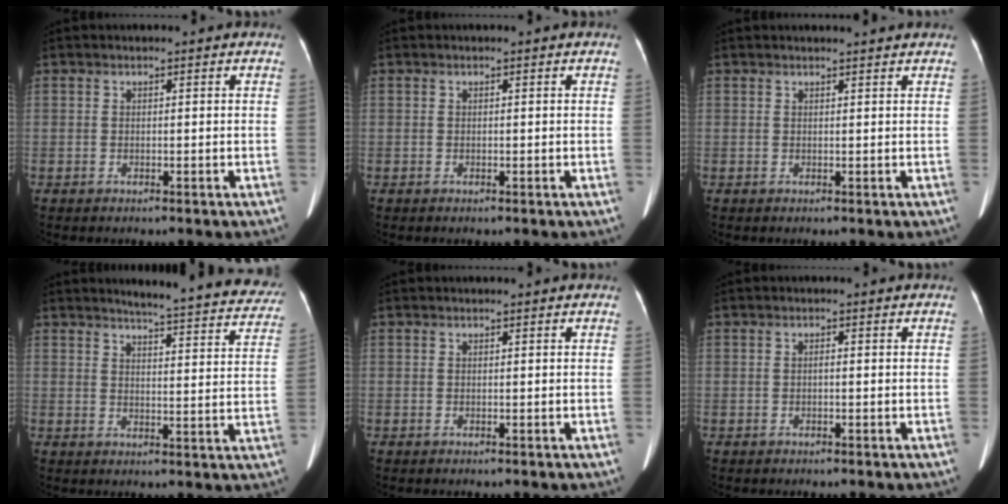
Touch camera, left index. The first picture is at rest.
{"total": 0.0}
{"total": 2.7, "force": [2.6, -0.2, 0.6], "torque": [-0.008, 0.009, 0.029]}
{"total": 19.5, "force": [18.3, 2.1, 6.4], "torque": [-0.066, -0.057, 0.201]}
{"total": 0.0}
{"total": 0.5, "force": [-0.1, 0.0, 0.5], "torque": [-0.012, -0.002, -0.001]}